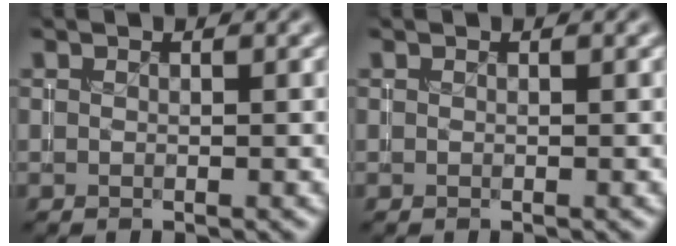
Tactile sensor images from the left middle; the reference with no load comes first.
{"total": 0.0}